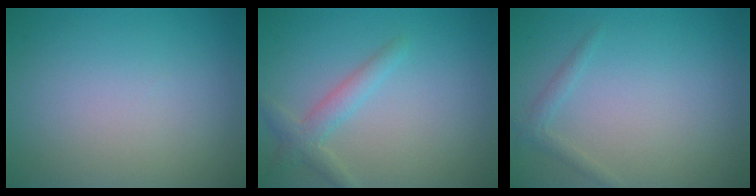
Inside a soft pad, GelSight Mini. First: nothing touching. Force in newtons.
{"total": 2.3, "press": 2.3, "slide": 0.0}
{"total": 1.1, "press": 1.1, "slide": 0.1}